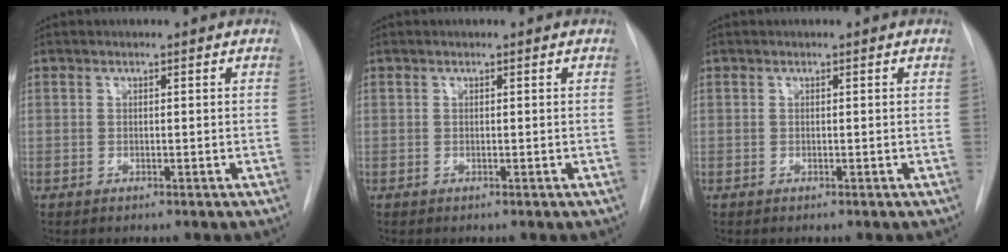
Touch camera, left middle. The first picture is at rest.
{"total": 0.0}
{"total": 0.0}